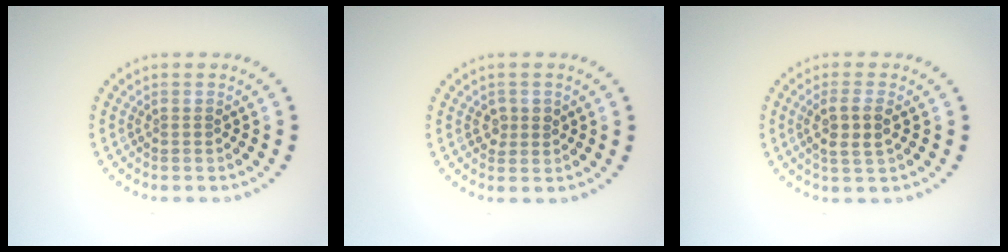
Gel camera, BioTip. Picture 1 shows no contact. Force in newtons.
{"total": 1.5, "press": 1.5, "slide": 0.3}
{"total": 2.7, "press": 2.5, "slide": 1.1}